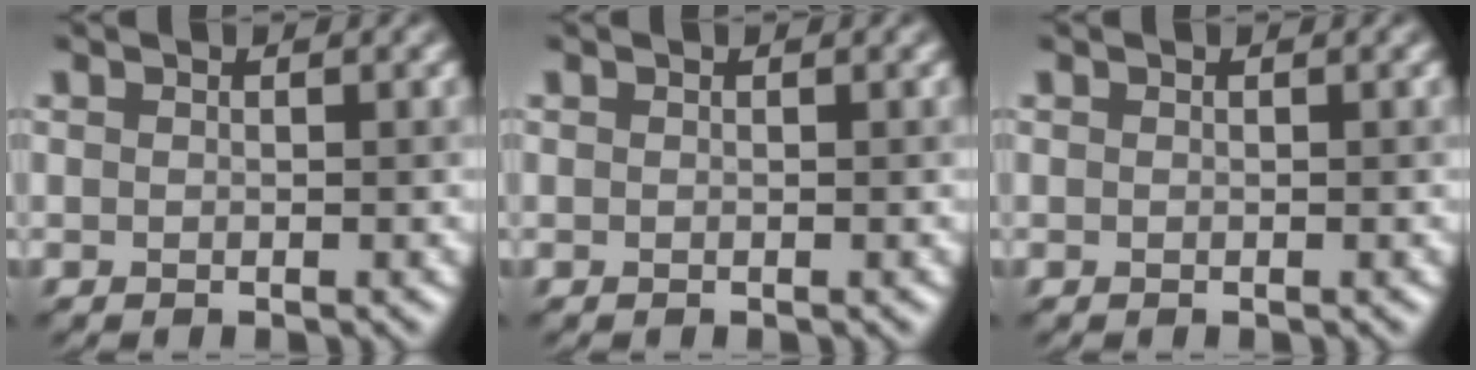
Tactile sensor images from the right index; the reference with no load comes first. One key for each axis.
{"total": 0.0}
{"total": 0.0}